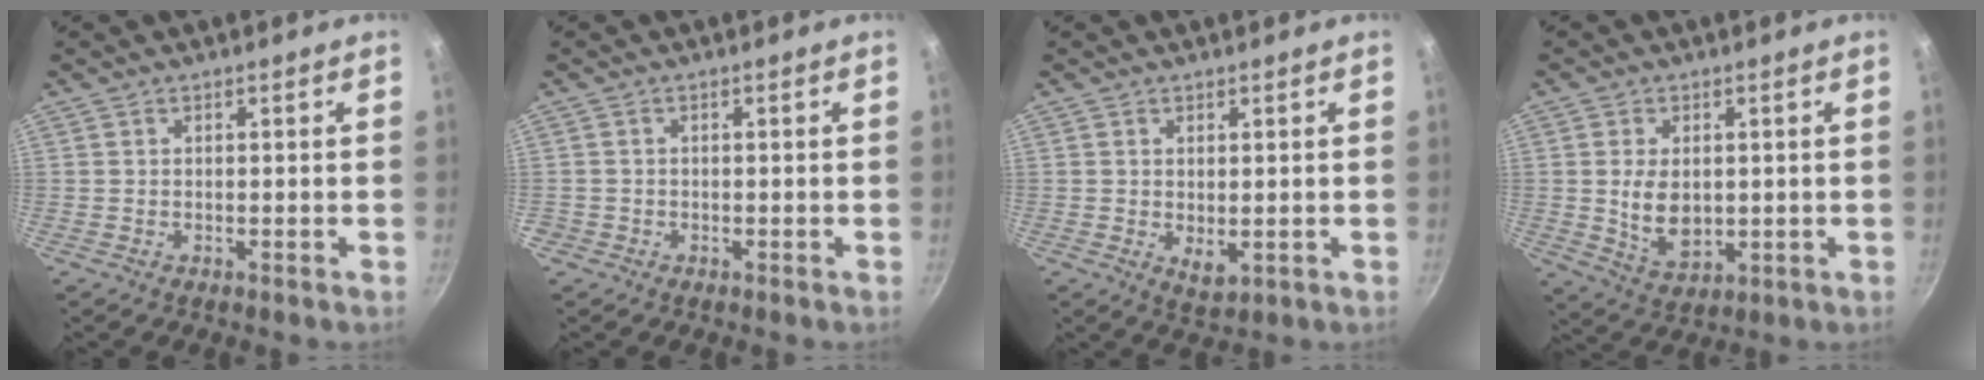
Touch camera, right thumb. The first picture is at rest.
{"total": 1.1, "force": [-0.5, 0.9, 0.1], "torque": [-0.004, 0.003, -0.008]}
{"total": 3.3, "force": [0.2, 2.0, 2.6], "torque": [-0.040, -0.013, 0.007]}
{"total": 8.0, "force": [0.4, 5.2, 6.1], "torque": [-0.101, -0.014, 0.020]}